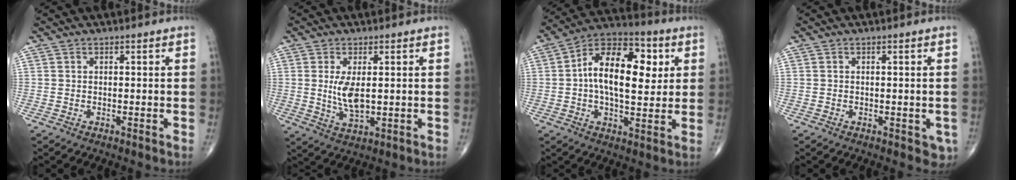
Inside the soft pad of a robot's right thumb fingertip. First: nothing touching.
{"total": 6.2, "force": [0.7, 2.6, 5.5], "torque": [-0.106, -0.016, 0.019]}
{"total": 17.2, "force": [2.8, 9.1, 14.3], "torque": [-0.210, 0.016, 0.035]}
{"total": 2.4, "force": [-0.7, 1.6, 1.7], "torque": [-0.003, 0.000, -0.007]}